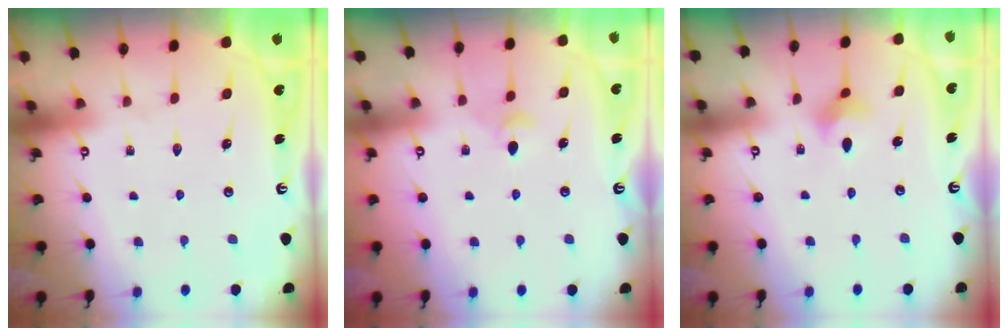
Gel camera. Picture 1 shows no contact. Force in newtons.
{"total": 3.8, "press": 3.8, "slide": 0.8}
{"total": 3.4, "press": 3.4, "slide": 0.6}